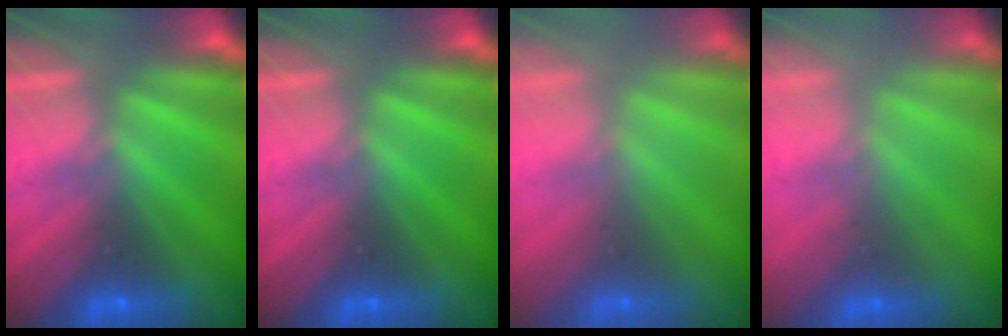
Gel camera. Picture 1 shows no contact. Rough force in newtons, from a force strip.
{"total": 0.0}
{"total": 2.7}
{"total": 2.3}